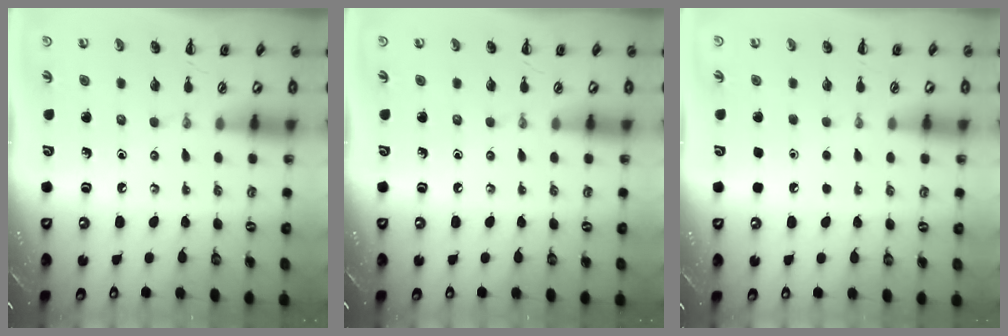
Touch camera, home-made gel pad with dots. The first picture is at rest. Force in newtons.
{"total": 0.0}
{"total": 1.7, "press": 1.7, "slide": 0.1}